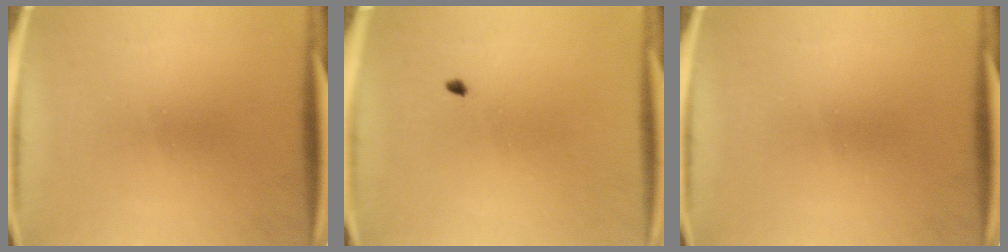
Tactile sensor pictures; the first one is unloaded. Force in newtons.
{"total": 0.6}
{"total": 0.0}